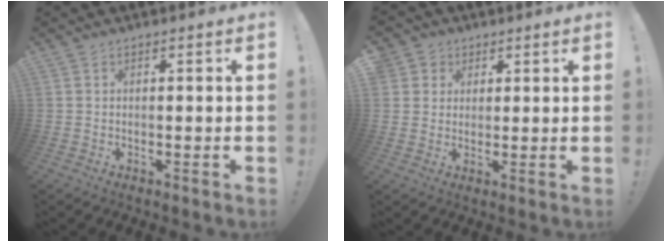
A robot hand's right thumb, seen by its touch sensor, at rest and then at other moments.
{"total": 4.6, "force": [1.6, 4.3, 0.6], "torque": [-0.015, -0.008, 0.033]}